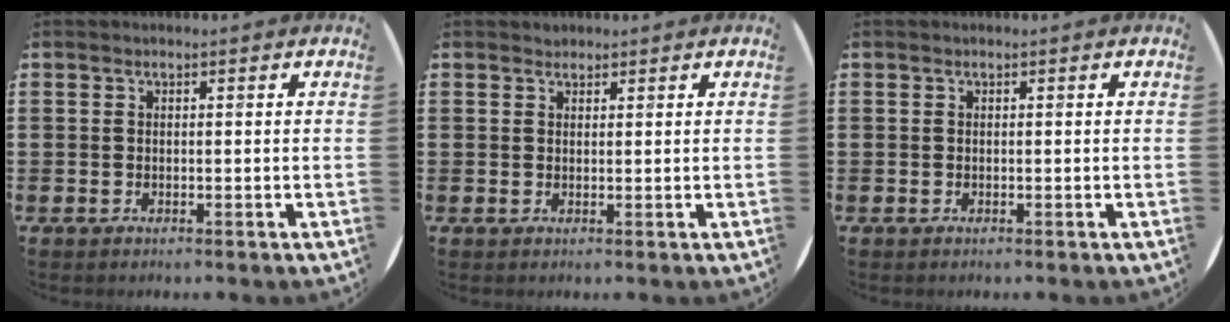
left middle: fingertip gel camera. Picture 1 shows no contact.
{"total": 0.8, "force": [0.8, 0.2, -0.1], "torque": [0.010, 0.000, 0.014]}
{"total": 0.0}